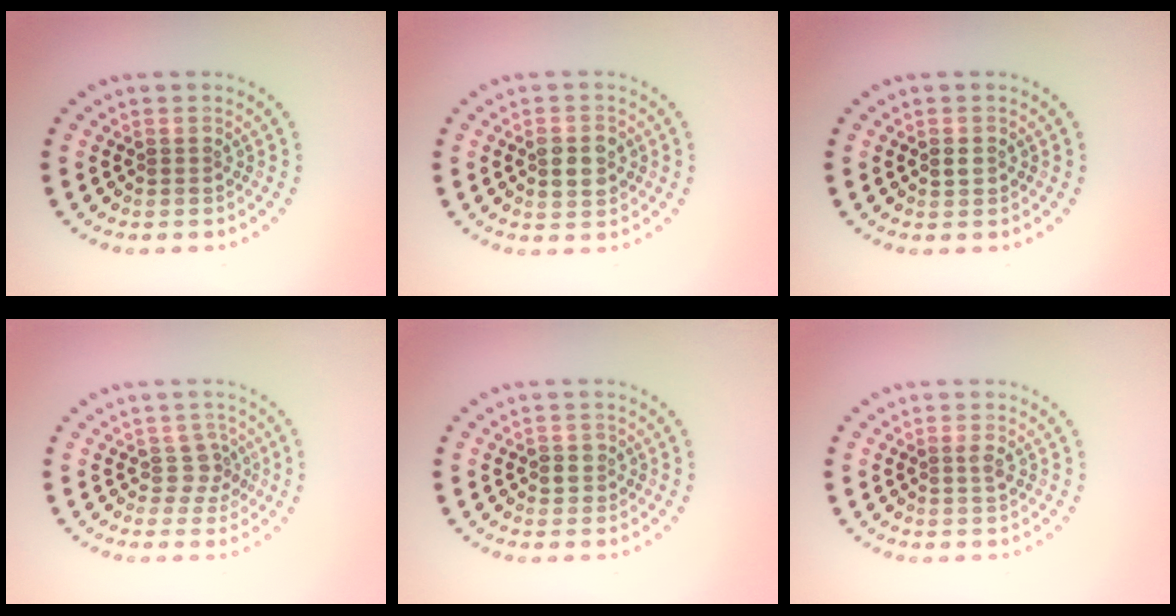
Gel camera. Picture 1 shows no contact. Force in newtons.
{"total": 2.8, "press": 2.8, "slide": 0.2}
{"total": 1.0, "press": 1.0, "slide": 0.2}
{"total": 1.9, "press": 1.4, "slide": 1.3}
{"total": 1.4, "press": 1.2, "slide": 0.7}
{"total": 0.8, "press": 0.7, "slide": 0.2}